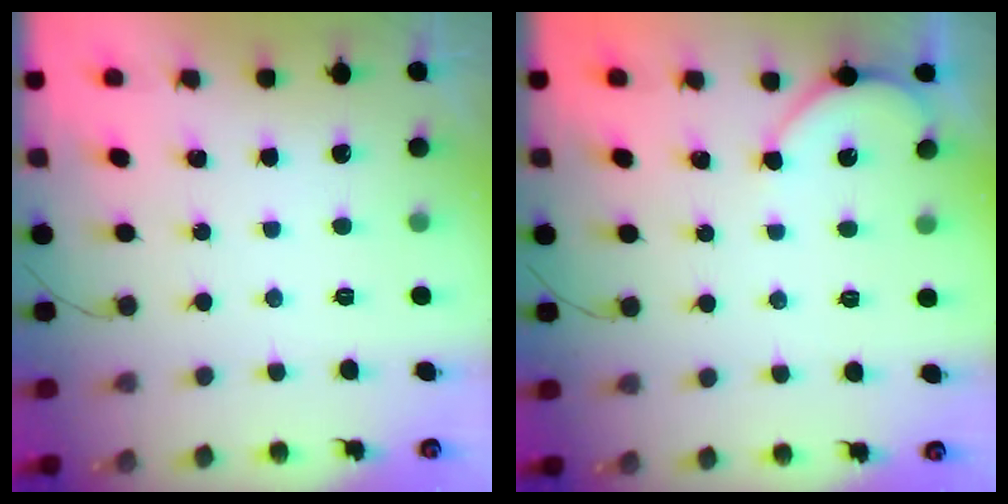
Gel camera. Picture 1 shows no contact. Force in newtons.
{"total": 4.6, "press": 4.6, "slide": 0.5}